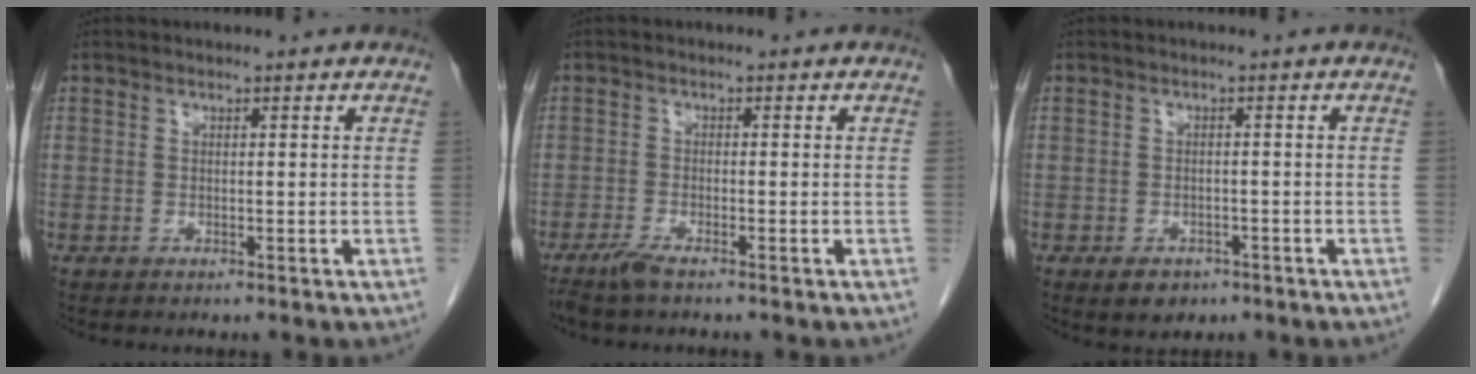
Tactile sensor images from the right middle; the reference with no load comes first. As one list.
[{"total": 2.5, "force": [-1.9, 0.1, 1.5], "torque": [-0.038, -0.007, -0.040]}, {"total": 3.3, "force": [-2.1, 2.1, 1.5], "torque": [-0.021, 0.000, -0.021]}]